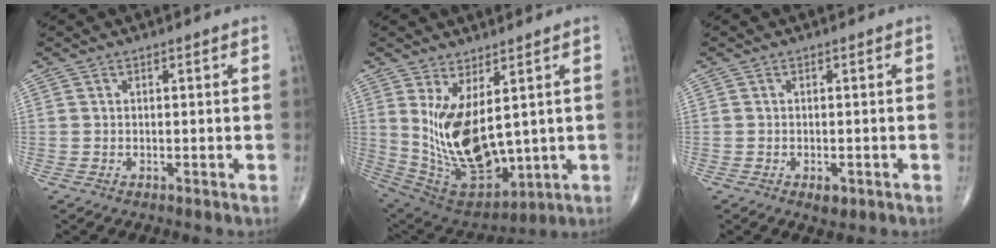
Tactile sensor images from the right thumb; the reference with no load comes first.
{"total": 16.4, "force": [2.4, 8.0, 14.1], "torque": [-0.242, -0.032, 0.079]}
{"total": 1.9, "force": [-0.9, 1.0, 1.3], "torque": [-0.019, -0.002, -0.009]}